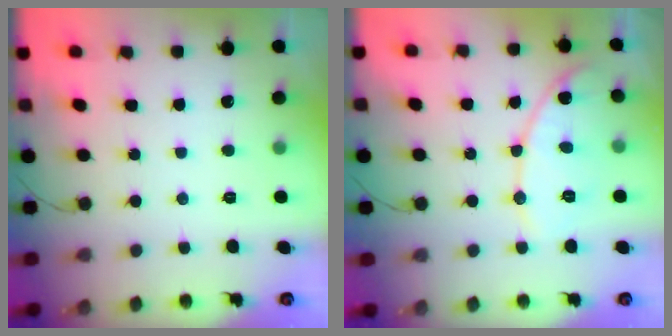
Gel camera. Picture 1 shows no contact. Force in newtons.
{"total": 10.5, "press": 10.5, "slide": 0.8}